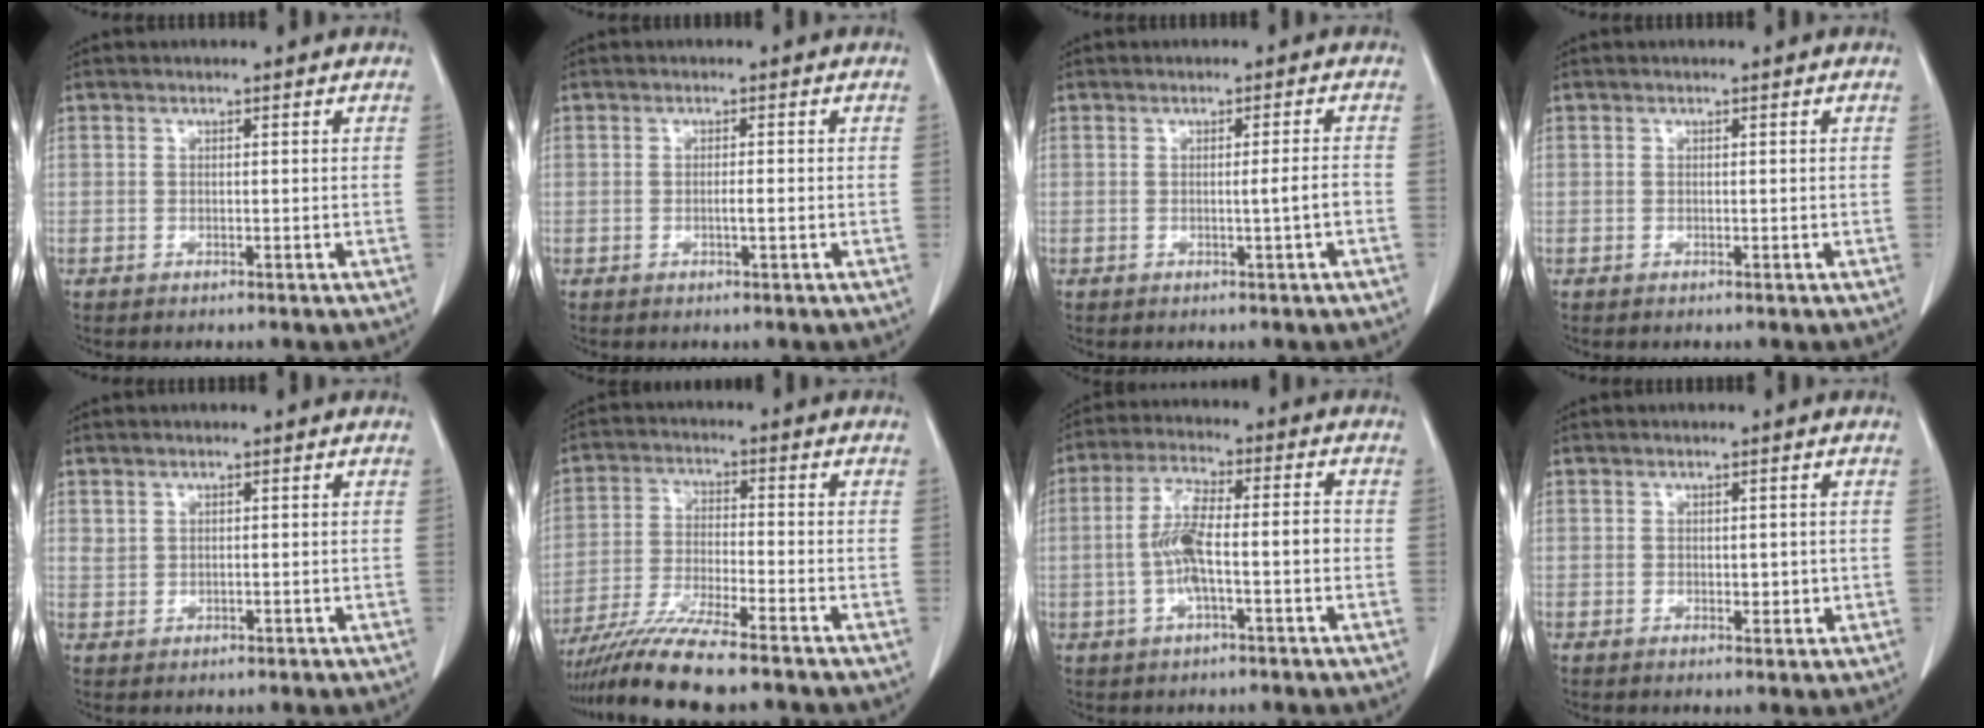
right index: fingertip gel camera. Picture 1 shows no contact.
{"total": 1.3, "force": [-0.3, 0.1, 1.2], "torque": [-0.021, -0.001, -0.003]}
{"total": 1.9, "force": [-0.6, -0.5, 1.7], "torque": [-0.027, -0.003, -0.011]}
{"total": 0.0}
{"total": 1.1, "force": [0.7, 0.8, 0.4], "torque": [-0.003, -0.002, 0.014]}
{"total": 10.7, "force": [-8.9, -0.2, 6.0], "torque": [-0.109, -0.027, -0.156]}
{"total": 9.0, "force": [-1.4, 2.1, 8.6], "torque": [-0.169, 0.020, -0.027]}
{"total": 1.9, "force": [0.0, 1.2, 1.5], "torque": [-0.015, -0.001, 0.004]}